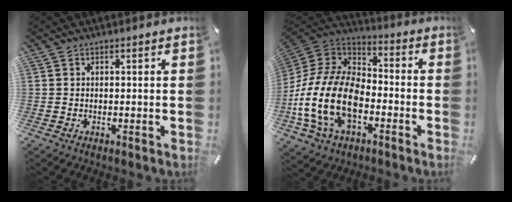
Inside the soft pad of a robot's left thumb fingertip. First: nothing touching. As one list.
[{"total": 20.6, "force": [-7.5, 13.5, 13.7], "torque": [-0.297, 0.034, -0.130]}]